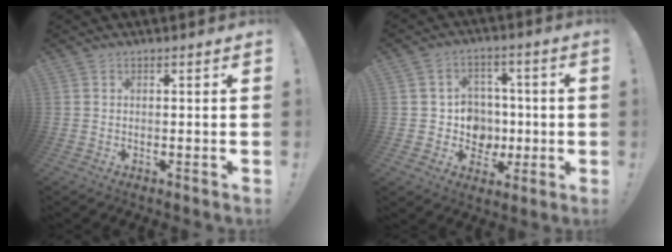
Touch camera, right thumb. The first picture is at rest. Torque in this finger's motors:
{"motor_torque": [0.84, 0.89, 0.04, 0.32, -0.03]}